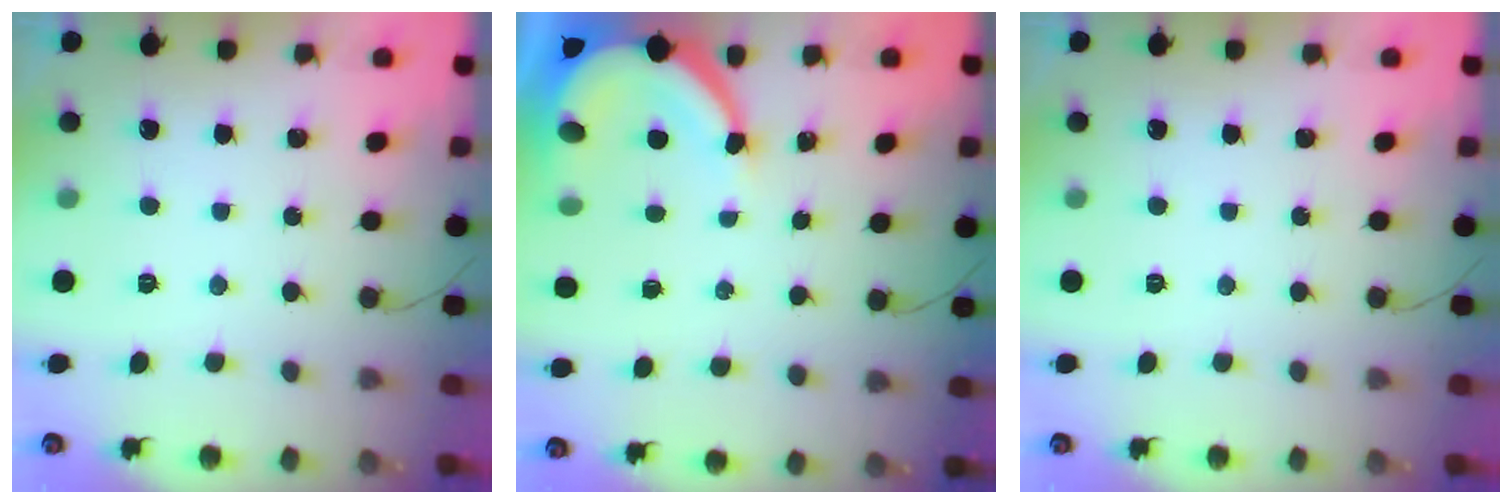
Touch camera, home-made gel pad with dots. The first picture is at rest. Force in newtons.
{"total": 9.0, "press": 9.0, "slide": 1.2}
{"total": 0.0}